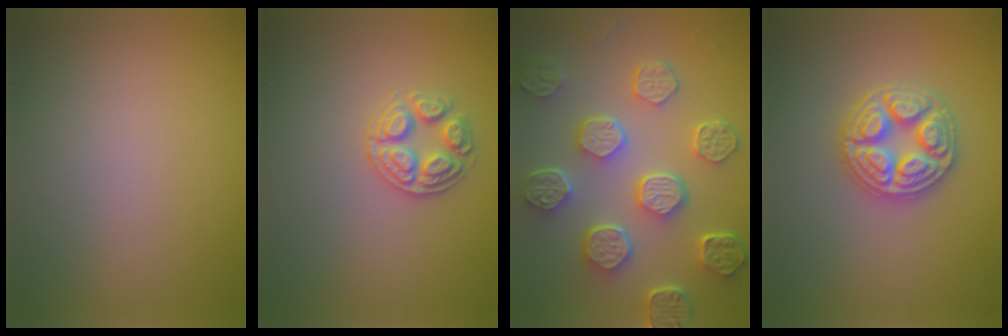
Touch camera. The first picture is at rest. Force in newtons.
{"total": 2.6, "press": 2.6, "slide": 0.4}
{"total": 8.0, "press": 6.1, "slide": 5.2}
{"total": 4.6, "press": 4.5, "slide": 0.6}